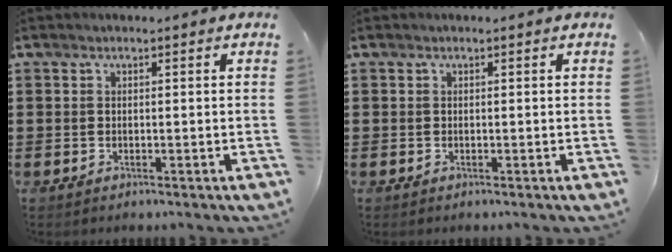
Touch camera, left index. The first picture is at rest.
{"total": 0.0}